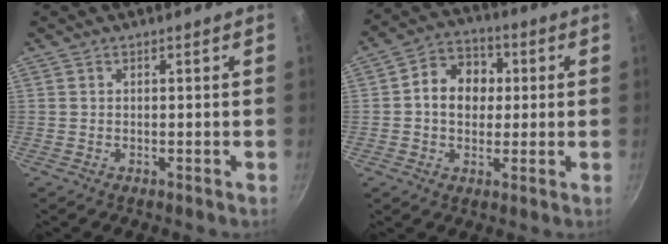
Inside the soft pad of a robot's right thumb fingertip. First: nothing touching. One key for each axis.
{"total": 9.7, "fx": 0.9, "fy": 7.9, "fz": 5.6, "tx": -0.054, "ty": 0.016, "tz": -0.001}